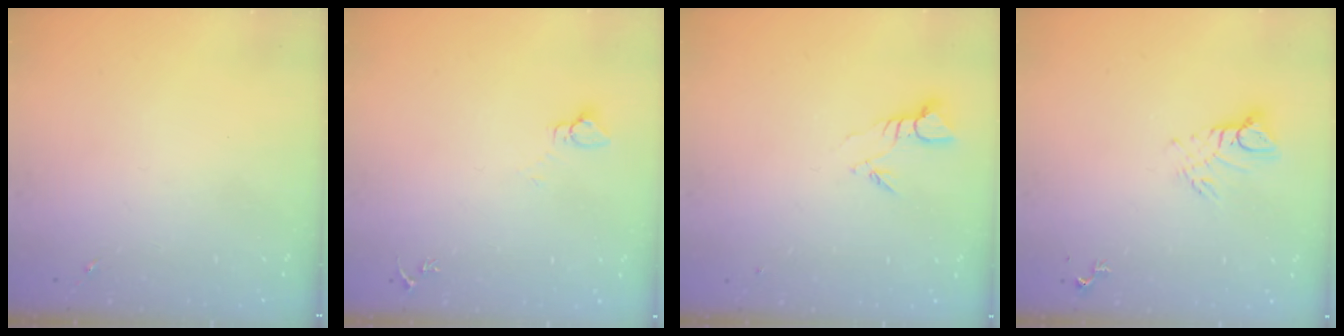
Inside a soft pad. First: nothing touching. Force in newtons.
{"total": 2.7, "press": 2.7, "slide": 0.1}
{"total": 3.8, "press": 3.8, "slide": 0.3}
{"total": 6.8, "press": 6.8, "slide": 0.5}